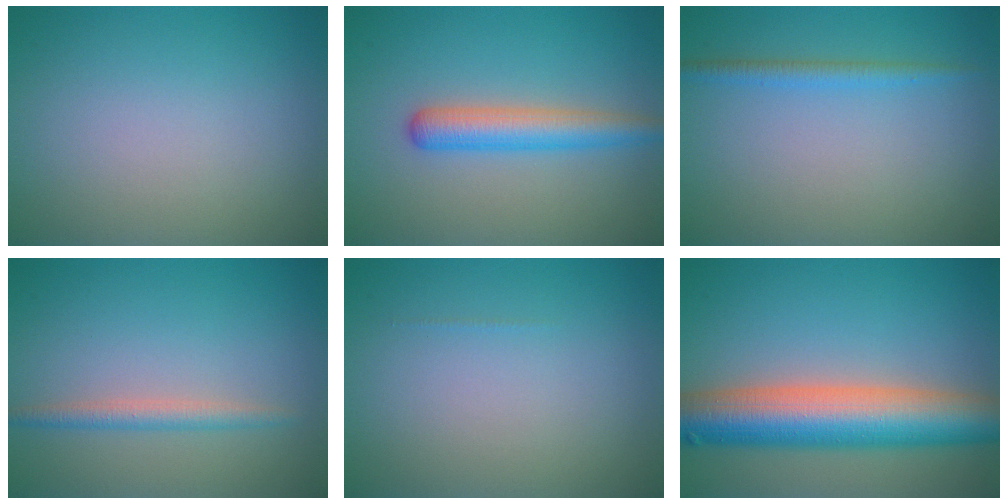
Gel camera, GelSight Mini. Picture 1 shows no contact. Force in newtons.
{"total": 3.8, "press": 3.8, "slide": 0.0}
{"total": 1.6, "press": 1.6, "slide": 0.0}
{"total": 1.8, "press": 1.8, "slide": 0.1}
{"total": 0.0}
{"total": 10.1, "press": 10.1, "slide": 0.4}